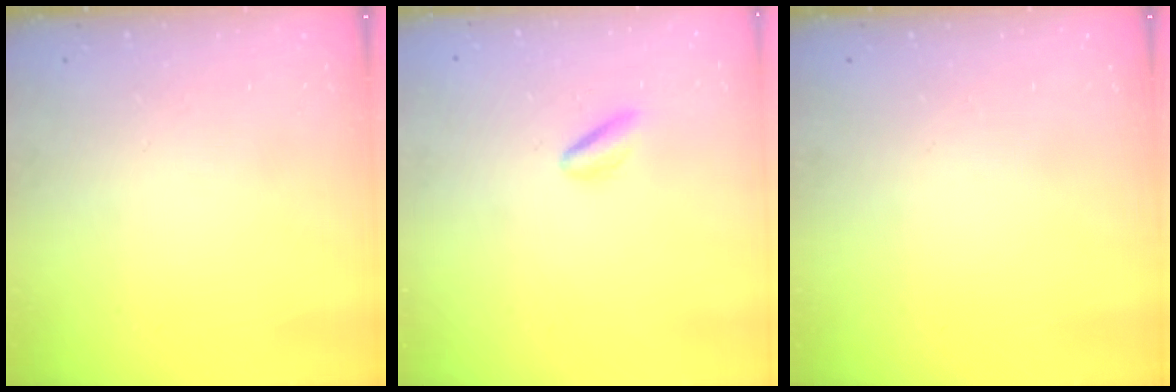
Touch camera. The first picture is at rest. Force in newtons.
{"total": 2.7, "press": 2.6, "slide": 0.7}
{"total": 0.0}